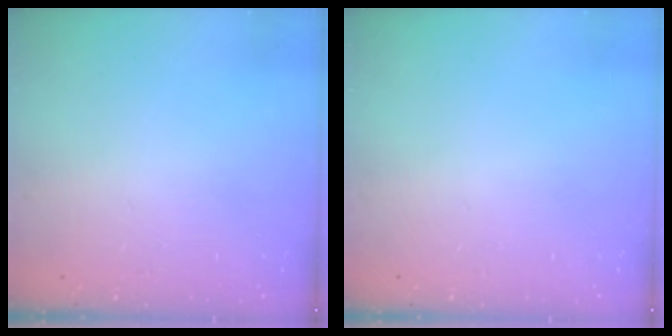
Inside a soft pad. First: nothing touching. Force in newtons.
{"total": 0.0}